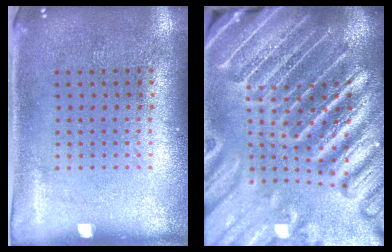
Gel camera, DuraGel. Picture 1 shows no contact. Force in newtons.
{"total": 5.5, "press": 4.8, "slide": 2.7}